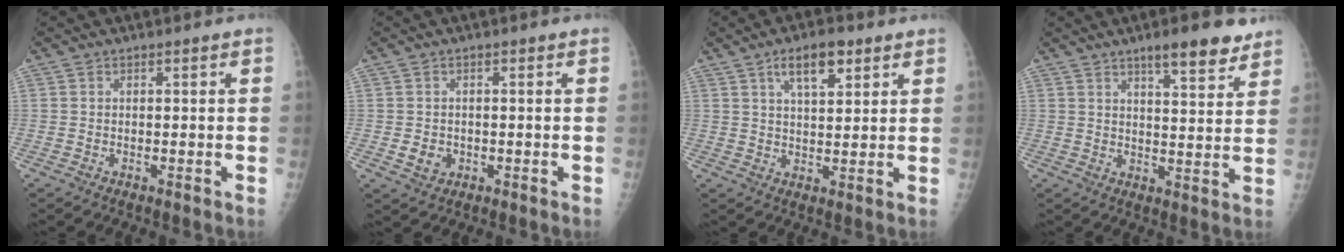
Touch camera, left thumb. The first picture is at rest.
{"total": 2.8, "force": [-0.7, 2.4, 1.3], "torque": [-0.008, 0.002, -0.001]}
{"total": 7.2, "force": [4.0, 3.0, 5.3], "torque": [-0.068, -0.014, 0.065]}
{"total": 8.8, "force": [6.3, 2.2, 5.7], "torque": [-0.060, -0.037, 0.090]}